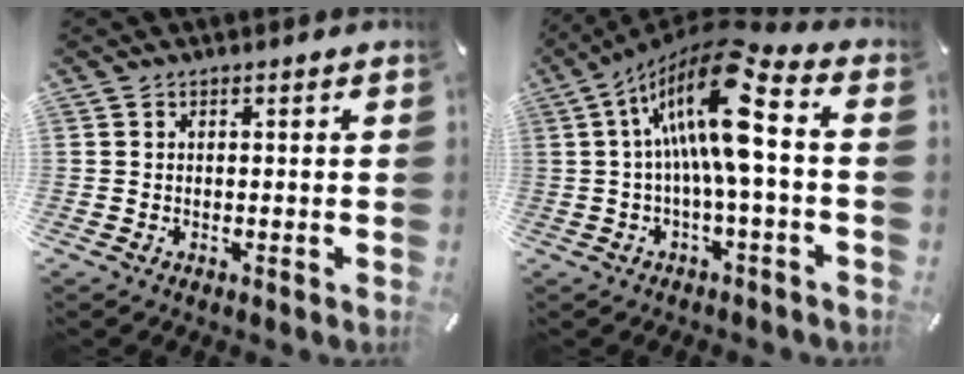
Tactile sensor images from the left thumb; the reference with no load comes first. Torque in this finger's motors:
{"motor_torque": [0.09, 2.29, 2.71, -0.07, 0.34]}